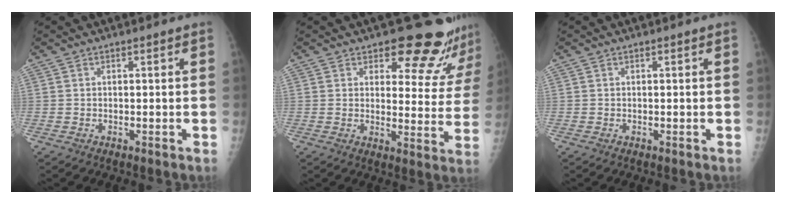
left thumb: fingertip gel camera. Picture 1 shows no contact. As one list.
[{"total": 14.2, "force": [12.9, 4.4, 4.2], "torque": [-0.001, -0.114, 0.140]}, {"total": 0.0}]